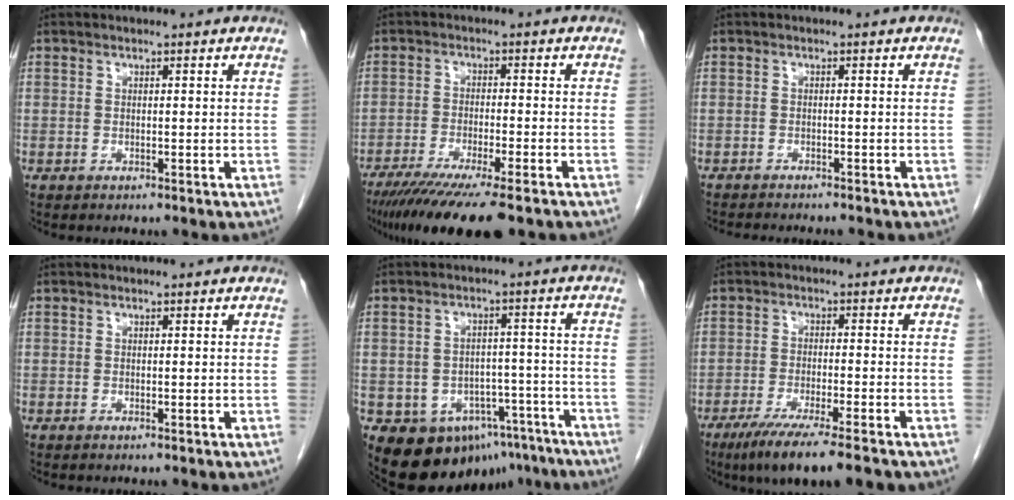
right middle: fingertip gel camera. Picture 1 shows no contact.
{"total": 14.1, "force": [-11.0, 1.1, 8.8], "torque": [-0.138, -0.038, -0.173]}
{"total": 7.9, "force": [-7.2, 1.3, 3.2], "torque": [-0.037, -0.009, -0.095]}
{"total": 0.0}
{"total": 13.3, "force": [-8.8, 8.6, 5.2], "torque": [-0.064, 0.032, -0.113]}
{"total": 10.2, "force": [-7.5, 0.5, 6.9], "torque": [-0.107, -0.025, -0.120]}